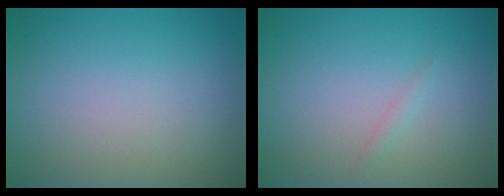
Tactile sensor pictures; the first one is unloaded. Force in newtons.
{"total": 0.6, "press": 0.6, "slide": 0.0}